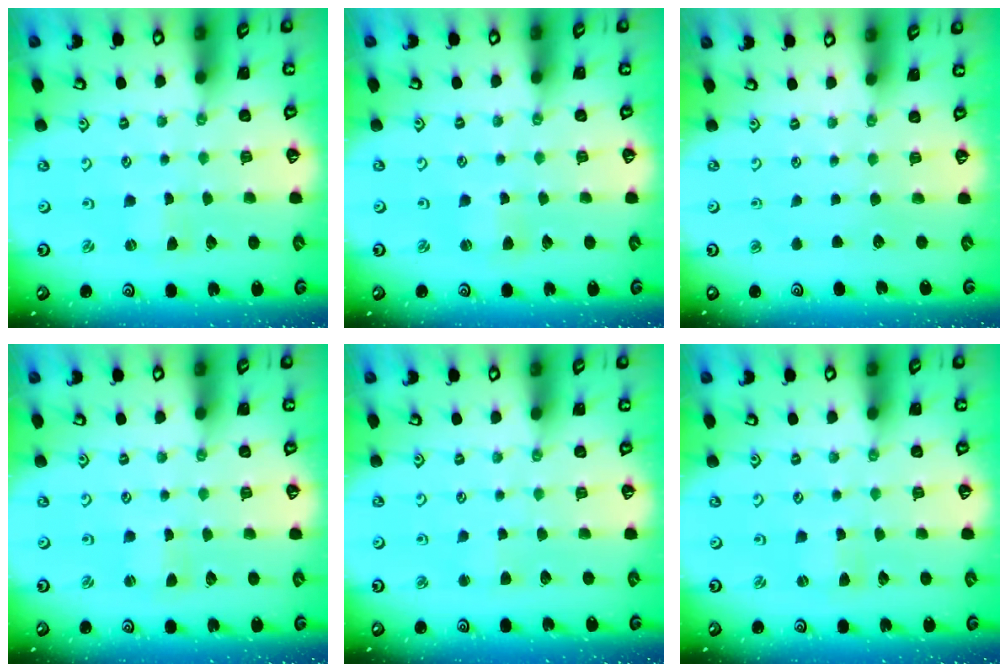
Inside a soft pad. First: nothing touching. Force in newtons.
{"total": 1.8, "press": 1.8, "slide": 0.3}
{"total": 0.0}
{"total": 1.1, "press": 1.1, "slide": 0.1}
{"total": 2.1, "press": 2.0, "slide": 0.4}
{"total": 1.5, "press": 1.4, "slide": 0.2}